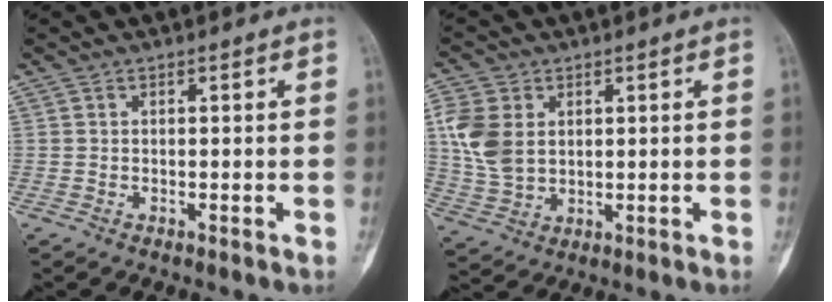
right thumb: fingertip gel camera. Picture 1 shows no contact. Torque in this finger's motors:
{"motor_torque": [0.25, 0.38, 0.61, 0.55, 0.31]}